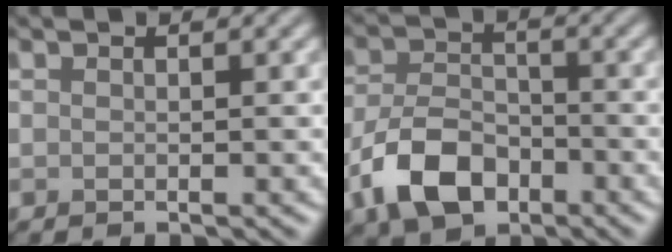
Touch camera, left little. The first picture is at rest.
{"total": 6.4, "force": [-3.2, 3.9, 3.9], "torque": [-0.079, -0.003, -0.065]}